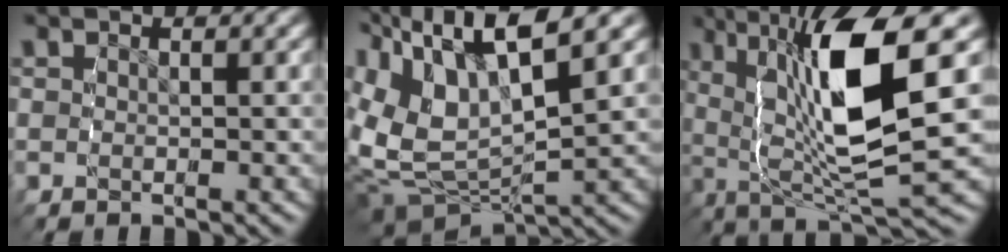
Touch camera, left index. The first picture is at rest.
{"total": 12.5, "force": [0.6, 9.4, 8.2], "torque": [-0.199, -0.032, 0.015]}
{"total": 13.3, "force": [0.7, 6.2, 11.7], "torque": [-0.212, -0.010, 0.020]}